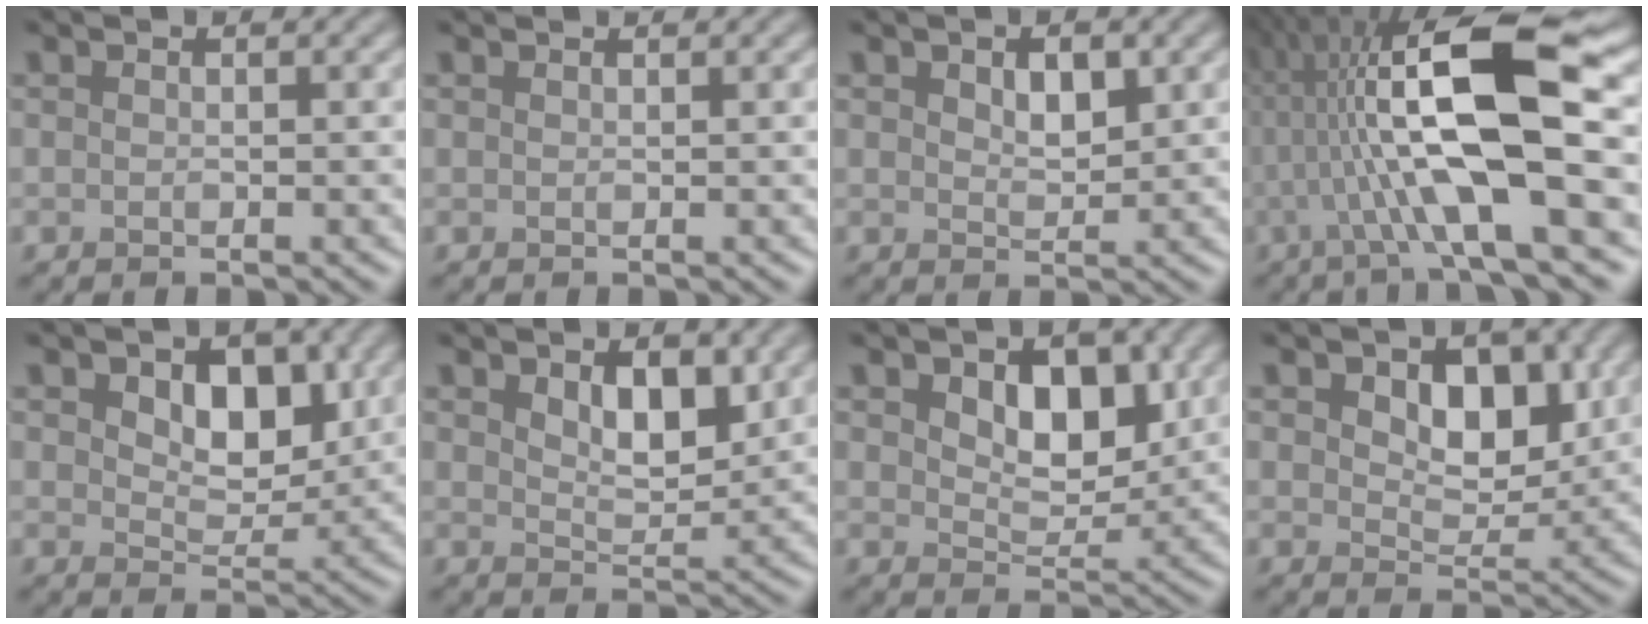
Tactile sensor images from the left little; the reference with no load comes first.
{"total": 0.6, "force": [0.6, -0.1, 0.0], "torque": [-0.003, 0.003, 0.011]}
{"total": 2.6, "force": [0.6, 1.5, 2.0], "torque": [-0.039, -0.002, 0.011]}
{"total": 13.0, "force": [1.1, 2.4, 12.8], "torque": [-0.208, 0.016, 0.016]}
{"total": 5.2, "force": [1.5, 3.3, 3.7], "torque": [-0.063, -0.012, 0.014]}
{"total": 4.0, "force": [1.4, 2.2, 3.0], "torque": [-0.060, -0.010, 0.022]}
{"total": 5.2, "force": [1.5, 3.3, 3.8], "torque": [-0.064, -0.012, 0.016]}
{"total": 5.5, "force": [1.5, 3.5, 4.0], "torque": [-0.065, -0.011, 0.014]}